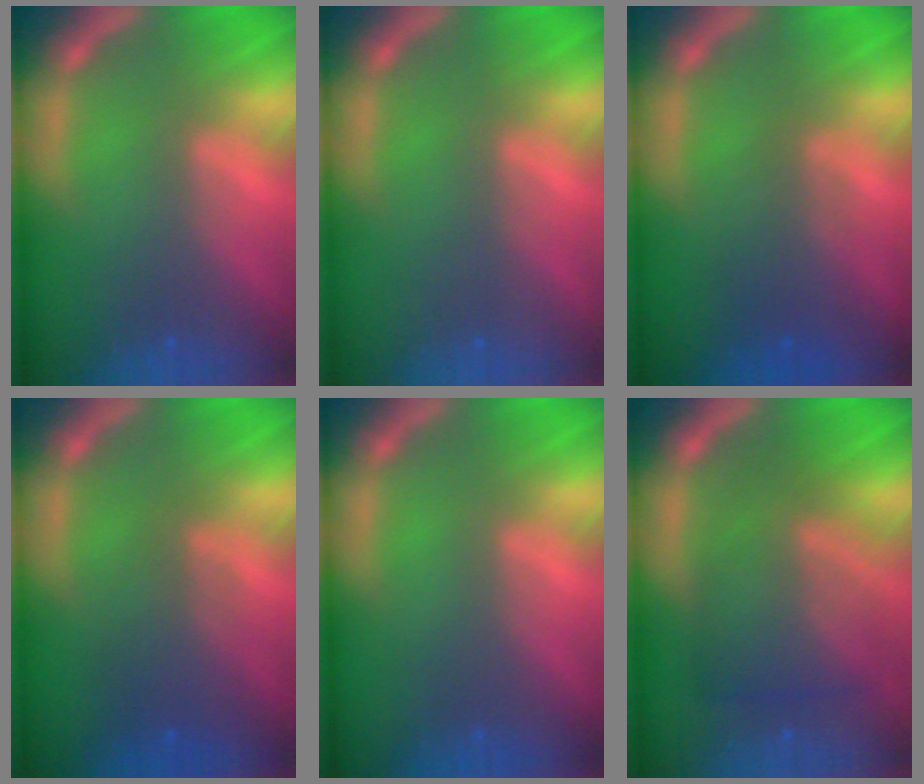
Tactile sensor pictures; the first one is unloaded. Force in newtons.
{"total": 0.0}
{"total": 3.0}
{"total": 3.6}
{"total": 0.0}
{"total": 7.0}